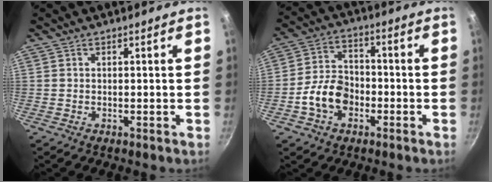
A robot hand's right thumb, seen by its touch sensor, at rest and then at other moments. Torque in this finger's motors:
{"motor_torque": [-0.07, 0.28, 0.67, -0.59, 0.33]}